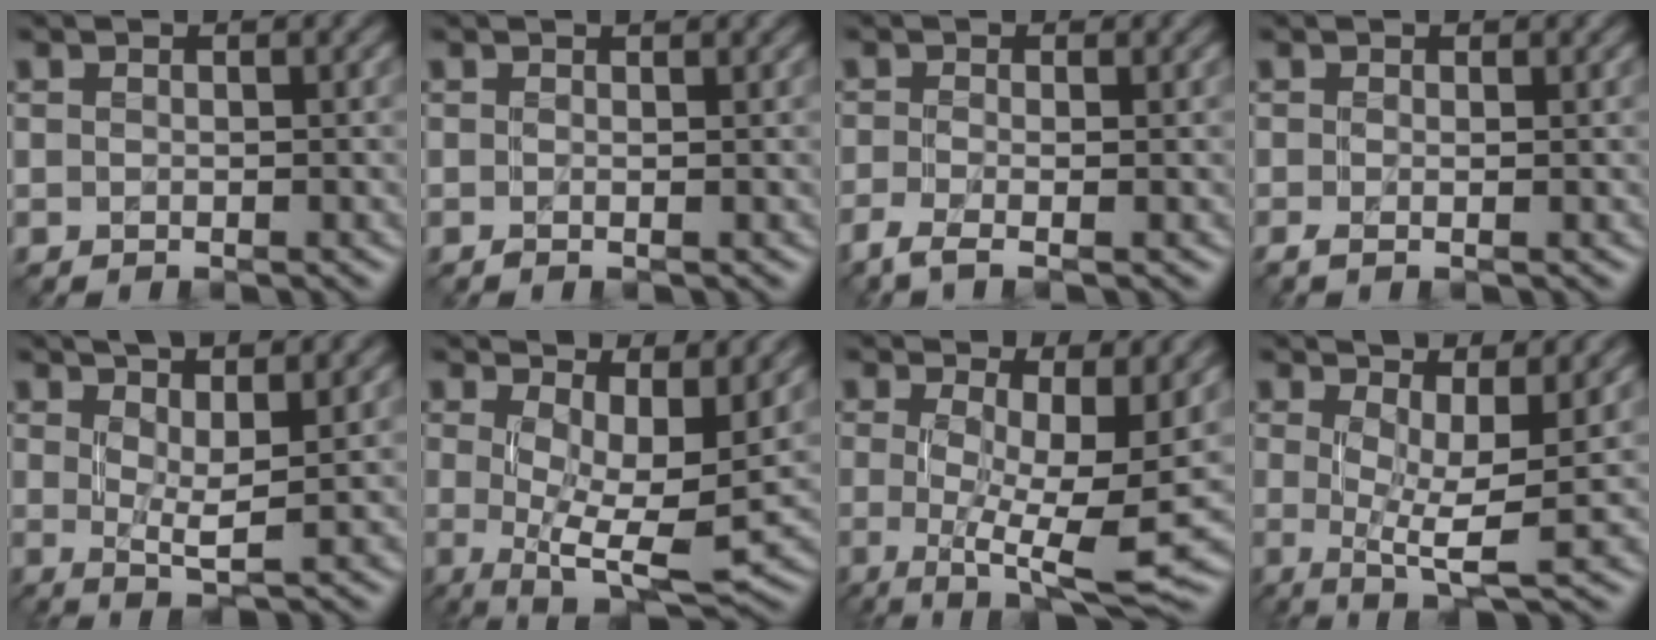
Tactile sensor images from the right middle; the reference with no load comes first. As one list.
[{"total": 1.3, "force": [0.4, 0.4, 1.2], "torque": [-0.020, -0.003, -0.004]}, {"total": 2.6, "force": [-1.4, 0.7, 2.0], "torque": [-0.043, -0.015, -0.038]}, {"total": 1.5, "force": [0.0, 0.4, 1.4], "torque": [-0.028, -0.001, -0.004]}, {"total": 6.0, "force": [2.5, 1.3, 5.3], "torque": [-0.076, 0.000, 0.041]}, {"total": 9.7, "force": [2.4, 3.3, 8.8], "torque": [-0.131, -0.012, 0.044]}, {"total": 11.0, "force": [0.6, 3.3, 10.5], "torque": [-0.147, -0.014, 0.012]}, {"total": 8.2, "force": [1.6, 2.2, 7.8], "torque": [-0.116, 0.000, 0.028]}]